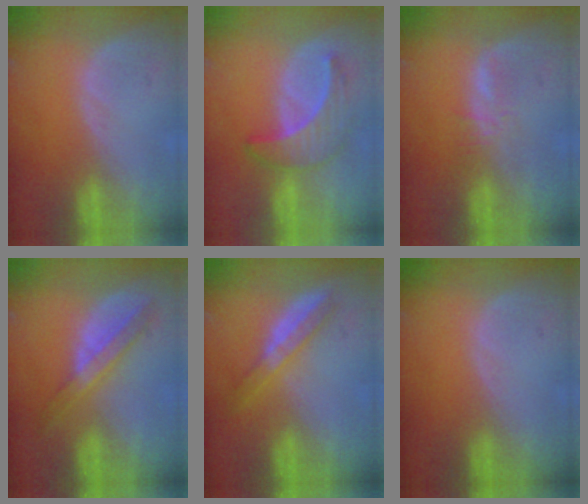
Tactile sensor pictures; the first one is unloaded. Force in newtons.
{"total": 6.9, "press": 6.4, "slide": 2.8}
{"total": 2.9, "press": 2.9, "slide": 0.2}
{"total": 5.7, "press": 5.6, "slide": 1.3}
{"total": 5.5, "press": 4.8, "slide": 2.6}
{"total": 0.0}